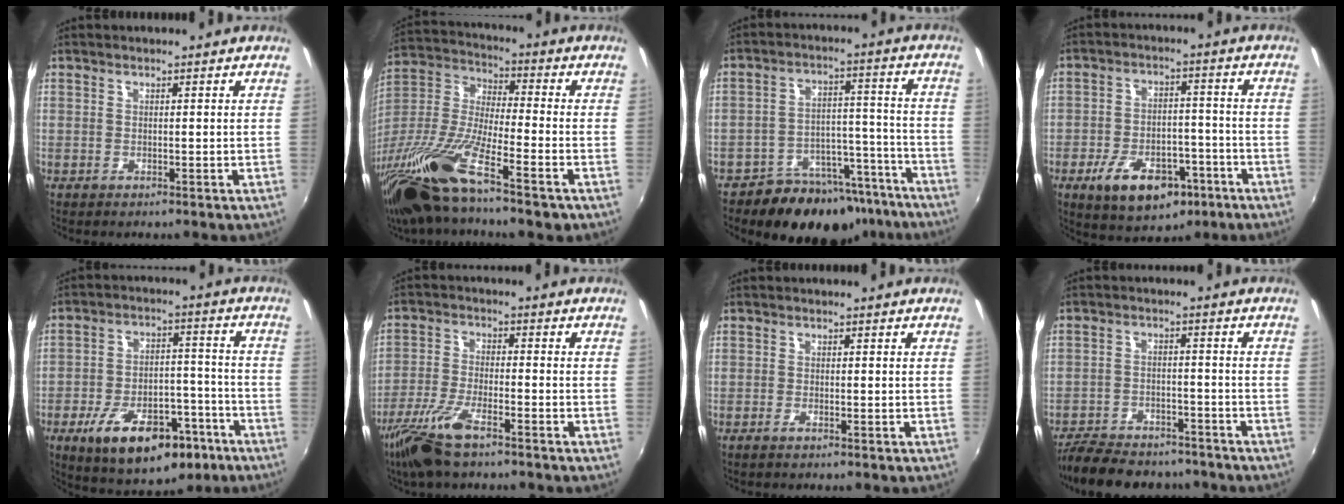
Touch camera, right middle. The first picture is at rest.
{"total": 20.3, "force": [-13.4, 3.3, 15.0], "torque": [-0.305, -0.038, -0.261]}
{"total": 17.0, "force": [-13.6, 8.8, 5.2], "torque": [-0.088, 0.047, -0.172]}
{"total": 13.6, "force": [-7.4, 7.5, 8.6], "torque": [-0.171, 0.002, -0.105]}
{"total": 17.8, "force": [-10.1, 8.8, 11.7], "torque": [-0.210, 0.007, -0.140]}
{"total": 9.4, "force": [-6.5, 2.3, 6.5], "torque": [-0.150, -0.016, -0.130]}
{"total": 0.9, "force": [-0.7, 0.0, 0.6], "torque": [-0.014, -0.003, -0.015]}
{"total": 14.9, "force": [-12.6, 5.4, 5.9], "torque": [-0.138, -0.007, -0.184]}